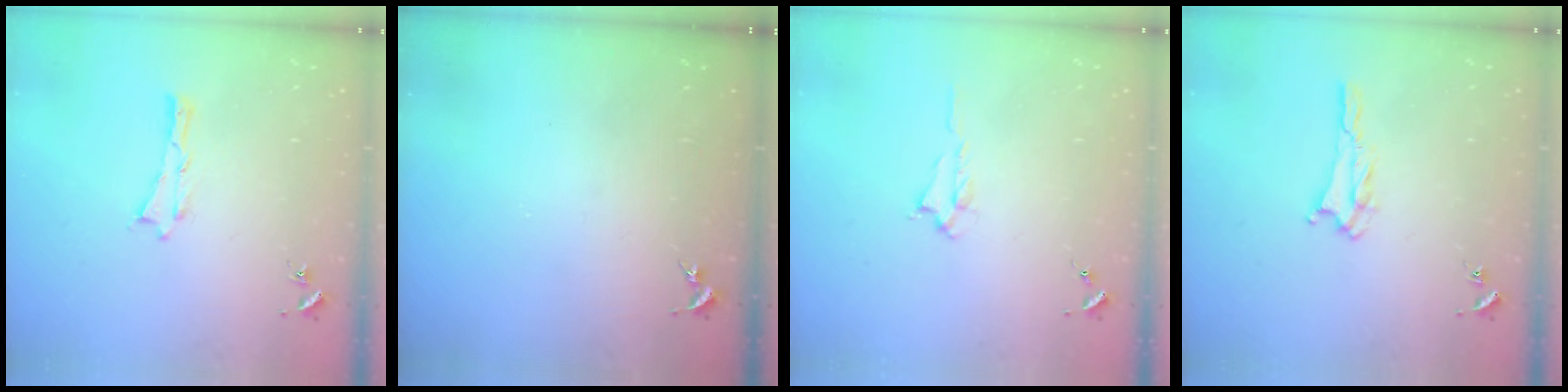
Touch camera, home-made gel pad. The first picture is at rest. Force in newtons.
{"total": 0.0}
{"total": 0.7, "press": 0.6, "slide": 0.2}
{"total": 2.3, "press": 2.2, "slide": 0.4}